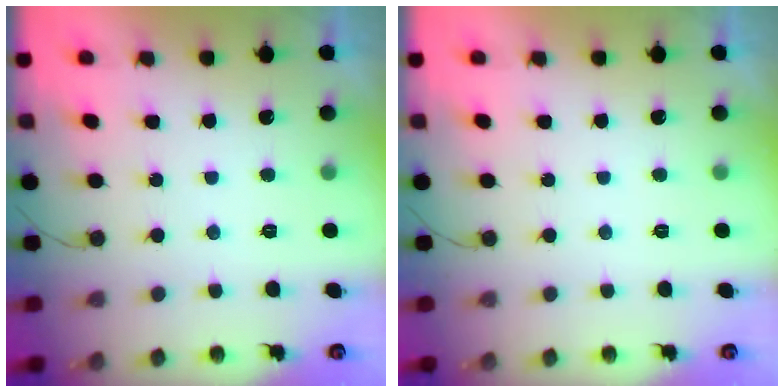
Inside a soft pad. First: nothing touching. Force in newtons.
{"total": 0.0}